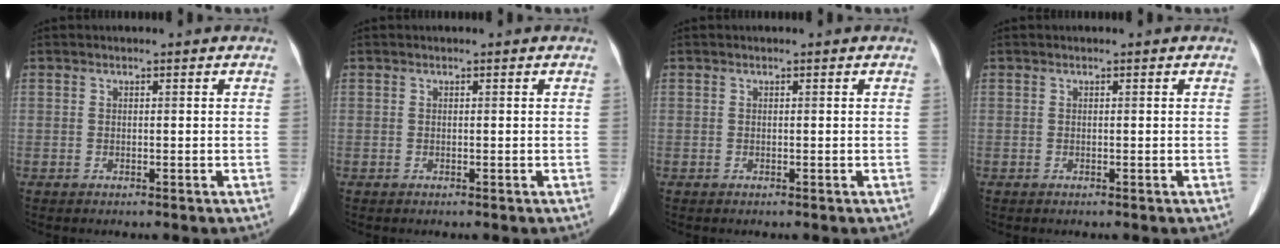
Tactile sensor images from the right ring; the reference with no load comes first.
{"total": 0.0}
{"total": 0.0}
{"total": 0.0}